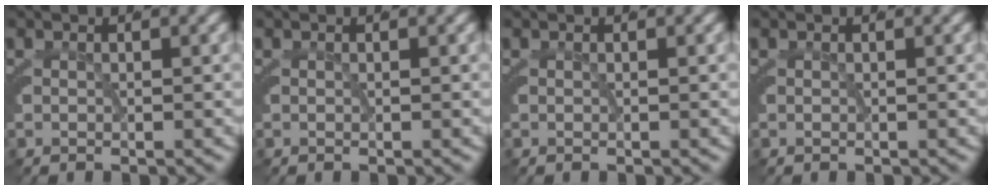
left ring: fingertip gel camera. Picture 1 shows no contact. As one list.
[{"total": 0.0}, {"total": 0.0}, {"total": 0.0}]